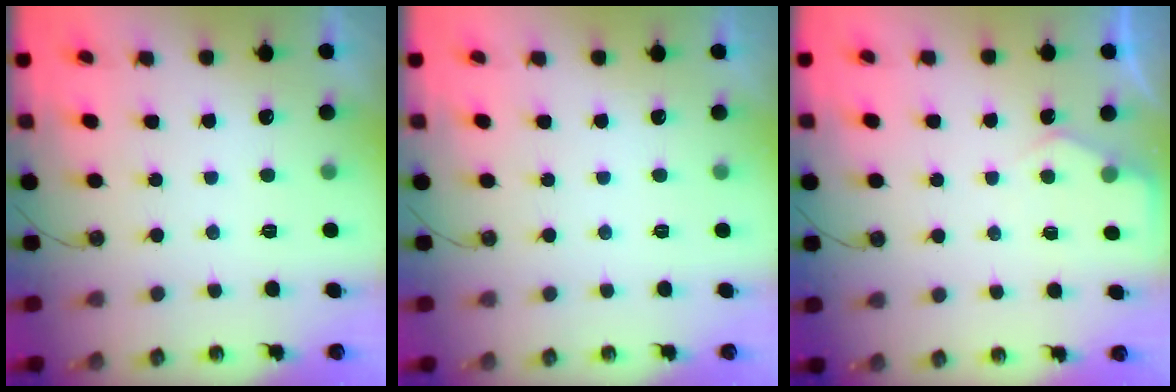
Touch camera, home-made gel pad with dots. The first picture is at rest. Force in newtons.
{"total": 0.0}
{"total": 4.3, "press": 4.3, "slide": 0.6}